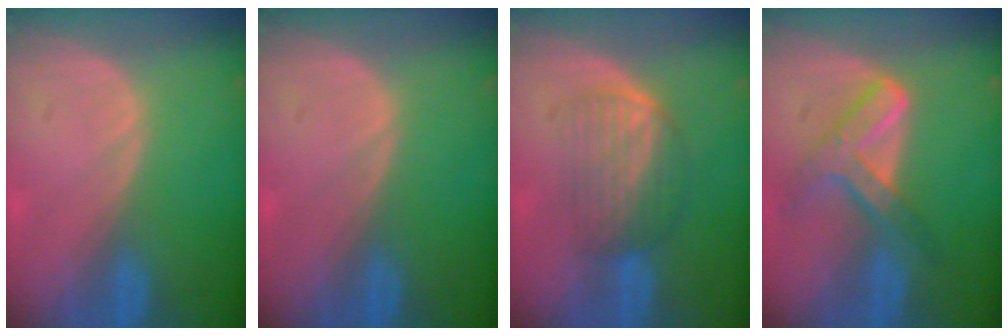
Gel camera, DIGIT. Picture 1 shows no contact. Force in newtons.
{"total": 0.0}
{"total": 5.8, "press": 5.5, "slide": 2.0}
{"total": 7.2, "press": 6.2, "slide": 3.8}